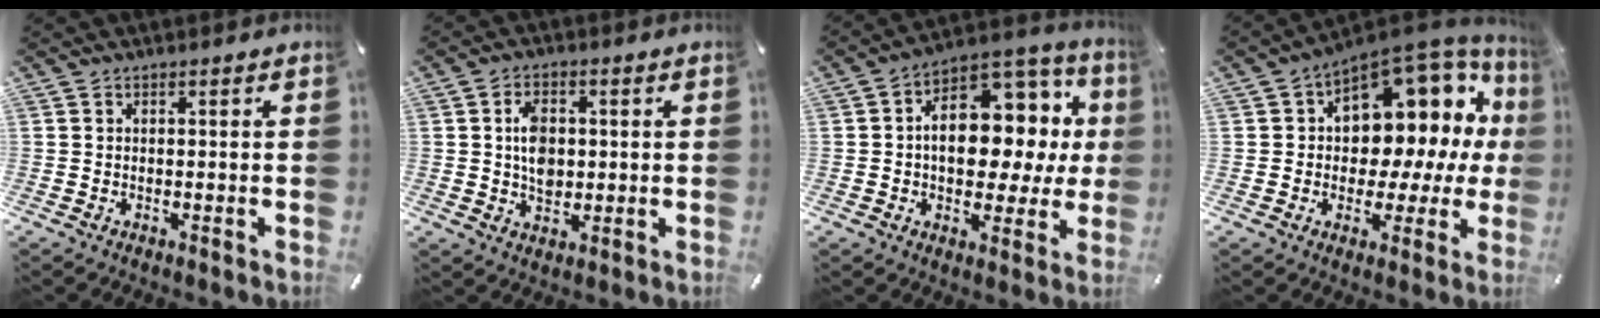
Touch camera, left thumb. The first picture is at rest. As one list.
[{"total": 6.6, "force": [0.4, 4.9, 4.5], "torque": [-0.073, 0.001, 0.003]}, {"total": 14.7, "force": [0.9, 10.1, 10.6], "torque": [-0.151, -0.016, 0.019]}, {"total": 12.2, "force": [5.3, 8.9, 6.4], "torque": [-0.070, -0.079, 0.092]}]